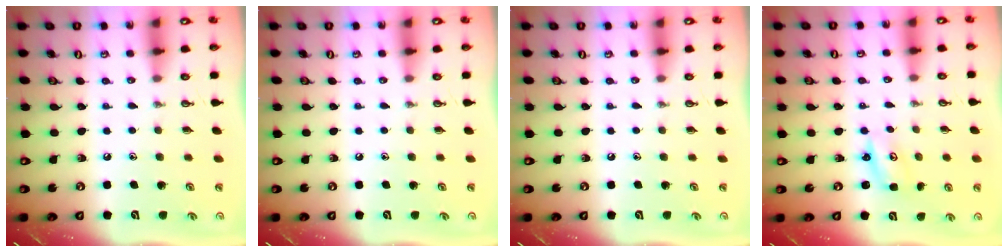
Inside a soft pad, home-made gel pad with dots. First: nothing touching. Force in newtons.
{"total": 0.0}
{"total": 0.0}
{"total": 2.6, "press": 2.6, "slide": 0.2}